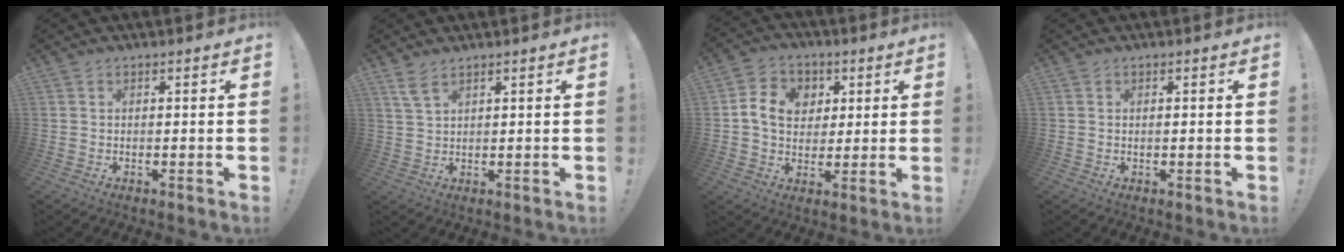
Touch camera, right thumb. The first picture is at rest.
{"total": 4.4, "force": [3.0, 1.4, 2.9], "torque": [-0.060, -0.007, 0.055]}
{"total": 10.9, "force": [2.4, 9.2, 5.5], "torque": [-0.087, 0.001, 0.051]}
{"total": 0.5, "force": [0.0, 0.0, 0.5], "torque": [-0.008, 0.000, -0.001]}